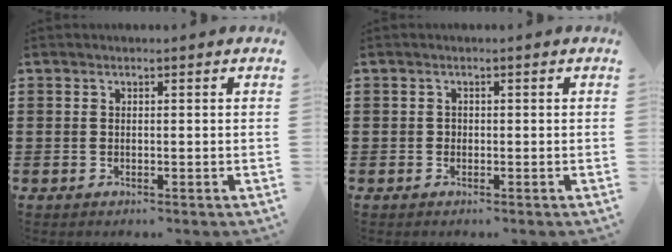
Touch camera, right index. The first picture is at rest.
{"total": 0.6, "force": [-0.2, 0.5, 0.2], "torque": [-0.006, 0.002, -0.005]}